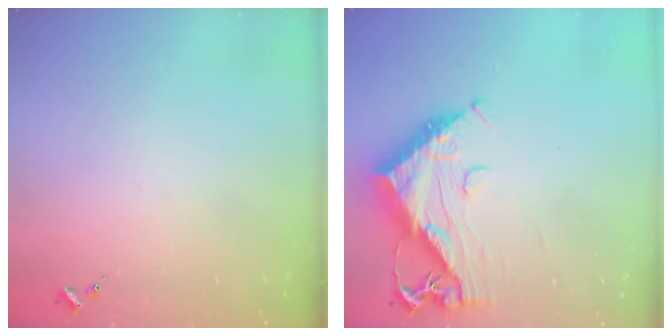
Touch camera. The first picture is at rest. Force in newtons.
{"total": 13.6, "press": 13.6, "slide": 1.1}